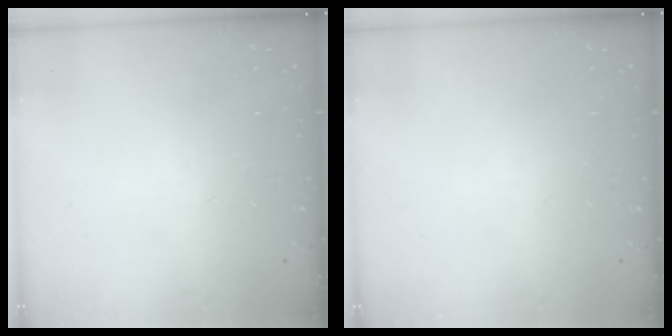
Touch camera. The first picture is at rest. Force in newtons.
{"total": 0.0}